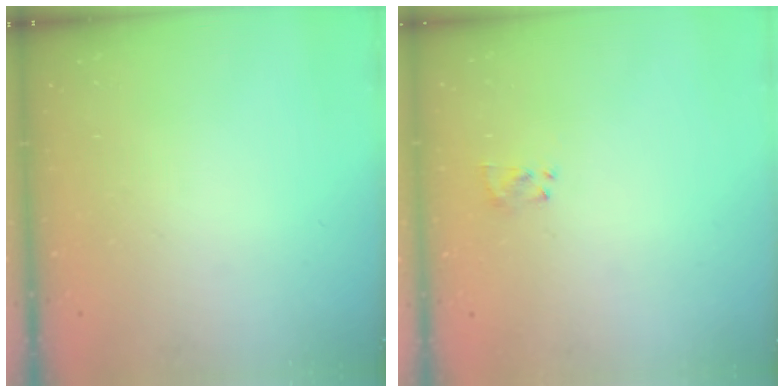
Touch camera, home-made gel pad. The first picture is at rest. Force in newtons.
{"total": 2.6, "press": 2.3, "slide": 1.3}